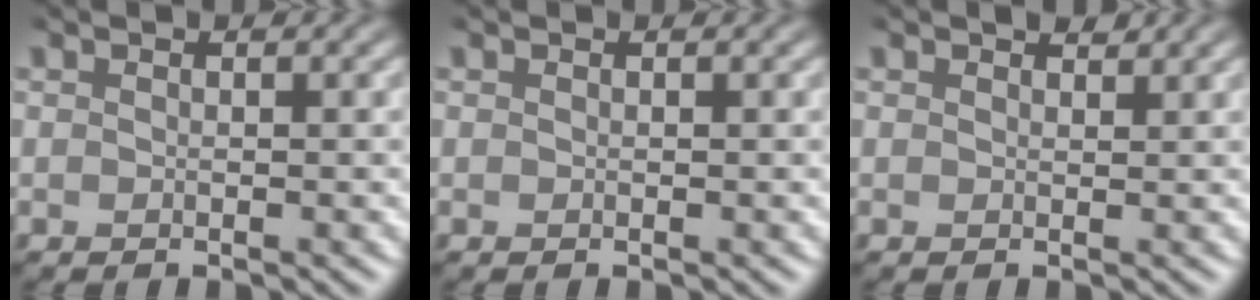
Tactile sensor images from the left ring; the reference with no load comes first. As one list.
[{"total": 0.0}, {"total": 1.2, "force": [1.1, 0.4, 0.5], "torque": [-0.008, -0.001, 0.016]}]